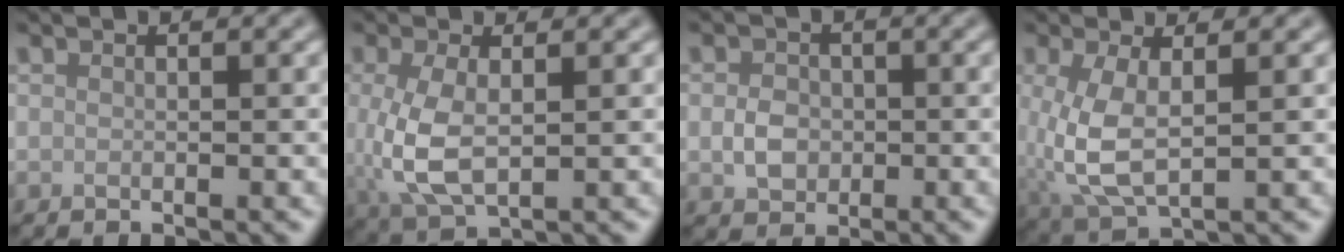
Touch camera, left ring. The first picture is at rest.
{"total": 5.0, "force": [0.0, 2.4, 4.4], "torque": [-0.108, -0.007, 0.004]}
{"total": 2.5, "force": [-0.3, 2.0, 1.4], "torque": [-0.024, -0.001, -0.011]}
{"total": 4.8, "force": [0.1, 1.9, 4.4], "torque": [-0.106, -0.006, 0.003]}